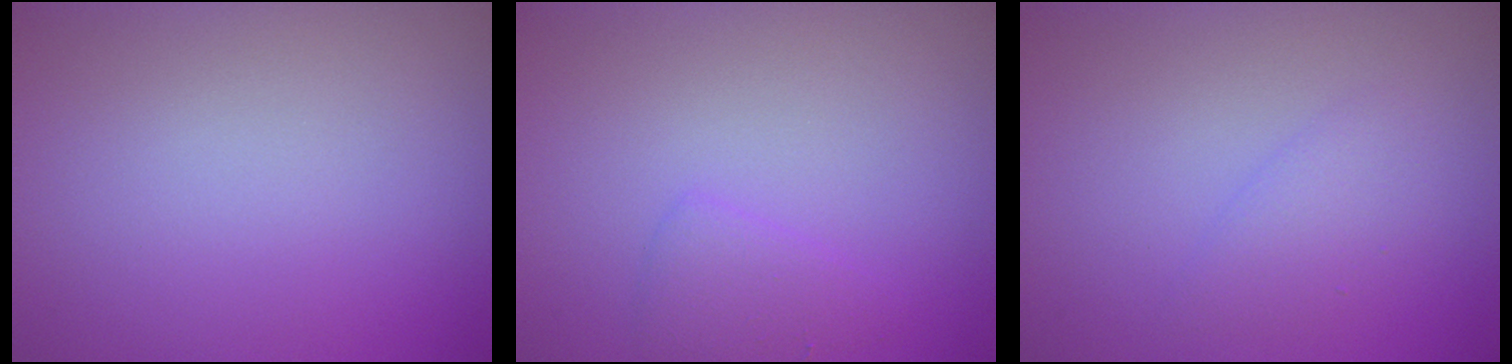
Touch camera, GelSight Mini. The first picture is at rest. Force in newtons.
{"total": 1.6, "press": 1.6, "slide": 0.1}
{"total": 1.7, "press": 1.7, "slide": 0.2}